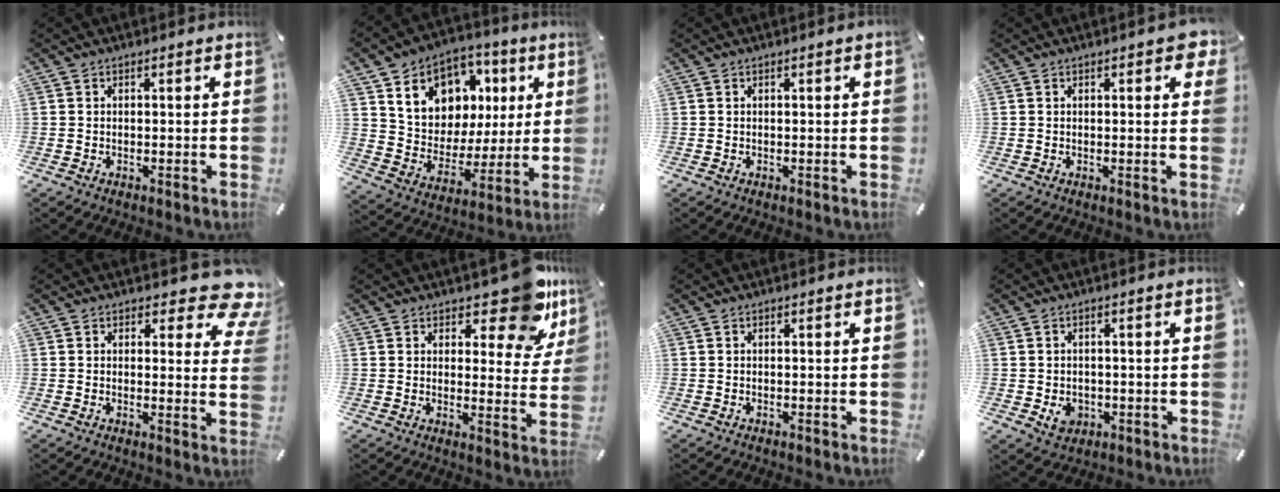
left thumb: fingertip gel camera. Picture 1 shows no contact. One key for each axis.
{"total": 14.3, "fx": 6.3, "fy": 11.8, "fz": 5.0, "tx": -0.083, "ty": -0.036, "tz": 0.122}
{"total": 0.8, "fx": 0.1, "fy": 0.0, "fz": 0.8, "tx": -0.012, "ty": 0.000, "tz": 0.002}
{"total": 3.4, "fx": 1.4, "fy": 1.4, "fz": 2.8, "tx": -0.034, "ty": -0.002, "tz": 0.018}
{"total": 8.7, "fx": 5.6, "fy": 3.8, "fz": 5.4, "tx": -0.051, "ty": -0.039, "tz": 0.094}
{"total": 12.3, "fx": 9.1, "fy": 4.9, "fz": 6.6, "tx": -0.064, "ty": -0.069, "tz": 0.155}
{"total": 0.0}
{"total": 4.3, "fx": -1.0, "fy": 3.7, "fz": 1.9, "tx": -0.022, "ty": -0.002, "tz": -0.019}